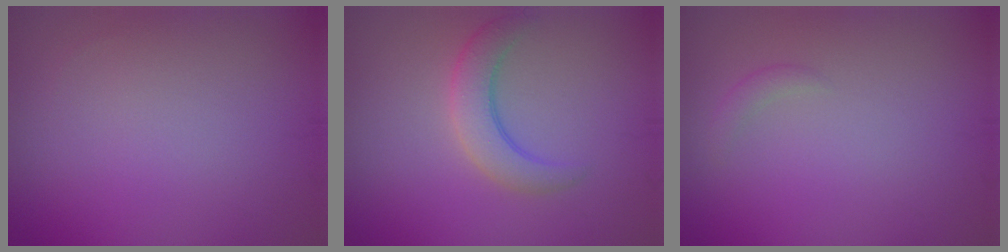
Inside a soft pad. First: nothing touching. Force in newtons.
{"total": 3.2, "press": 3.2, "slide": 0.2}
{"total": 0.8, "press": 0.8, "slide": 0.1}